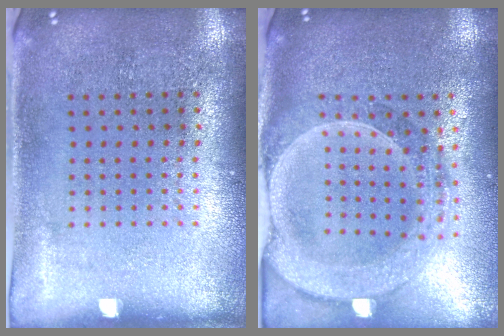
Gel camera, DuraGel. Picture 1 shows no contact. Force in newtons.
{"total": 2.6, "press": 2.3, "slide": 1.3}